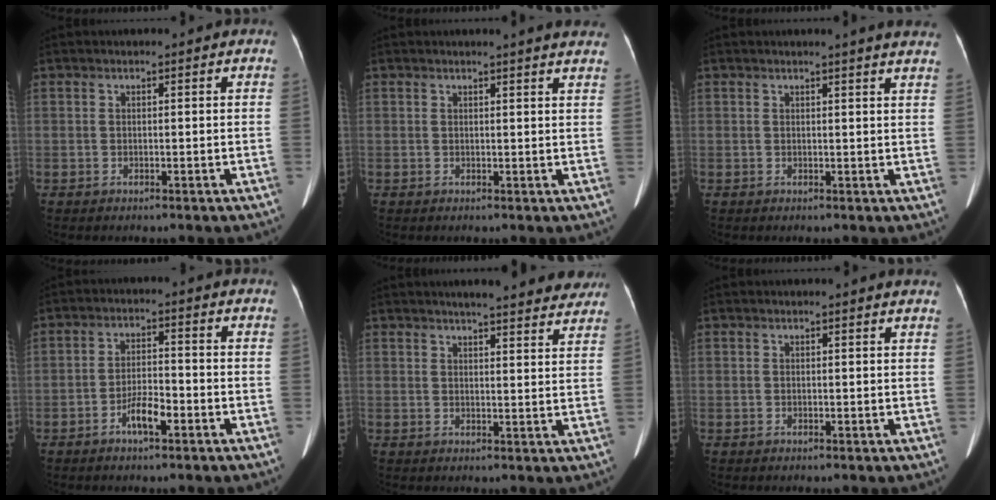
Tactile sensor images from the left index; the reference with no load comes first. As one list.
[{"total": 6.6, "force": [6.0, -0.1, 2.6], "torque": [-0.031, -0.002, 0.046]}, {"total": 6.7, "force": [6.0, -0.3, 2.9], "torque": [-0.034, -0.003, 0.045]}, {"total": 4.4, "force": [-2.5, 1.1, 3.5], "torque": [-0.069, 0.004, -0.045]}, {"total": 15.2, "force": [13.6, 2.4, 6.3], "torque": [-0.065, 0.009, 0.156]}, {"total": 1.6, "force": [1.5, -0.2, 0.4], "torque": [-0.017, -0.002, 0.010]}]